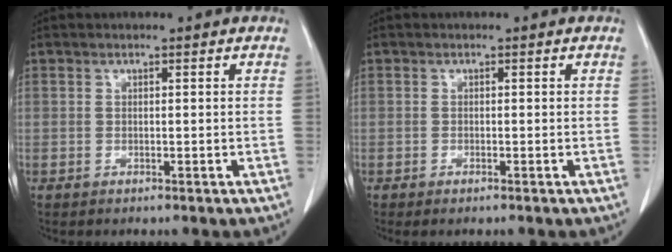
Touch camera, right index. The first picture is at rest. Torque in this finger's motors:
{"motor_torque": [-0.03, 0.08, 0.06, 0.01]}